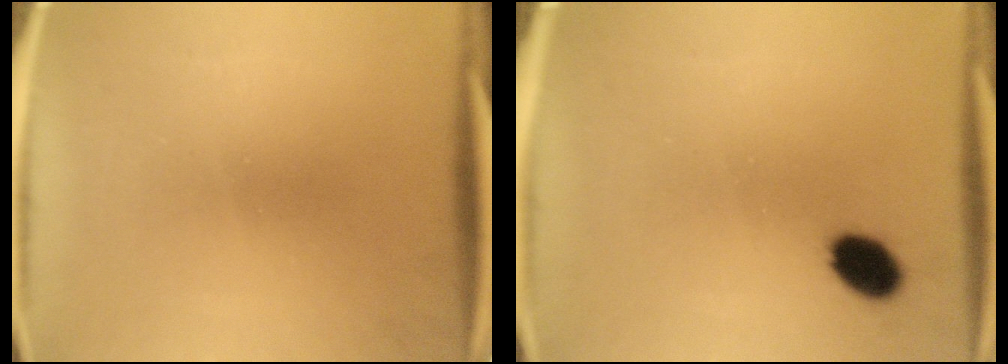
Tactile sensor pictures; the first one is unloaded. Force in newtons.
{"total": 5.5}